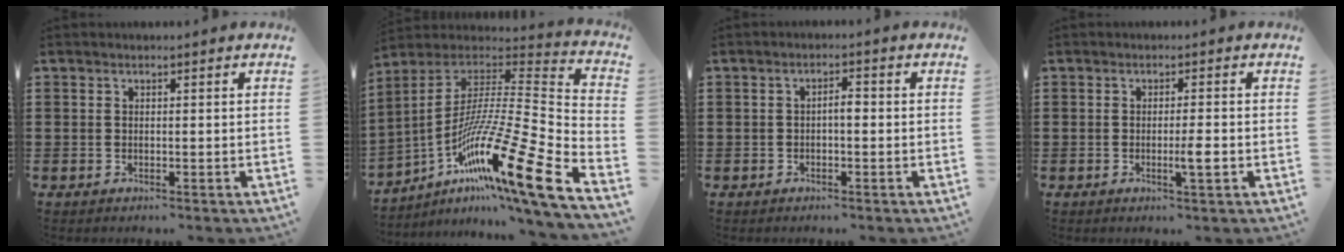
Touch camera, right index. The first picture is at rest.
{"total": 19.2, "force": [-10.0, 1.9, 16.3], "torque": [-0.299, -0.008, -0.187]}
{"total": 2.0, "force": [-0.4, 0.7, 1.9], "torque": [-0.036, 0.004, -0.009]}
{"total": 3.2, "force": [-0.9, 0.3, 3.0], "torque": [-0.058, -0.007, -0.019]}